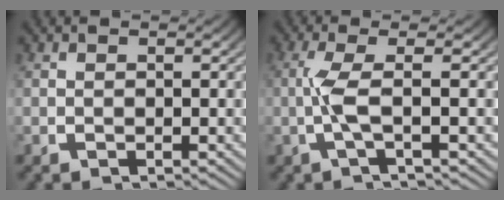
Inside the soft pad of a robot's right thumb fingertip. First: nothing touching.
{"total": 3.5, "force": [0.0, 0.4, 3.5], "torque": [-0.085, 0.000, -0.002]}